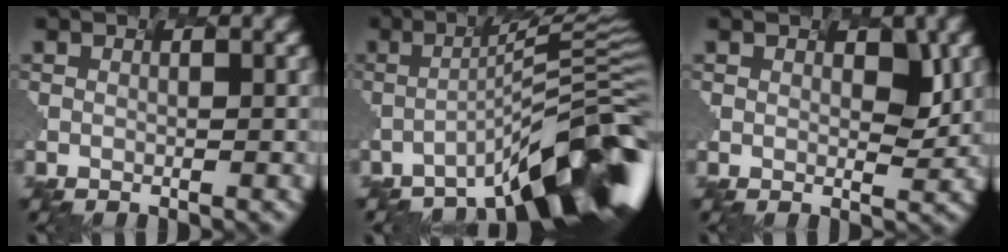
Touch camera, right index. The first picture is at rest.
{"total": 10.3, "force": [-6.4, 1.1, 8.0], "torque": [-0.100, 0.020, -0.099]}
{"total": 1.6, "force": [1.0, 0.9, 0.8], "torque": [-0.011, -0.004, 0.026]}